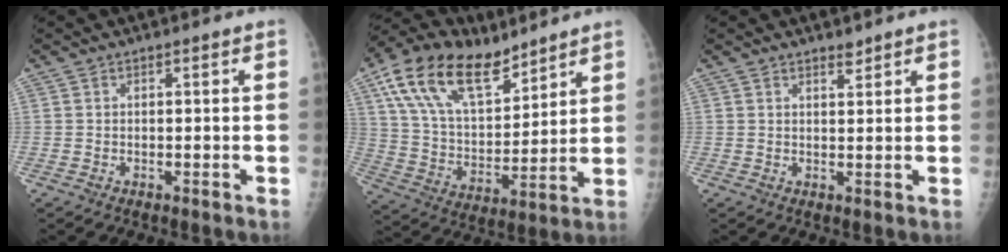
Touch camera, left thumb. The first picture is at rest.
{"total": 20.0, "force": [12.7, 9.6, 12.0], "torque": [-0.191, -0.036, 0.240]}
{"total": 1.6, "force": [1.4, 0.5, 0.6], "torque": [-0.001, -0.012, 0.022]}